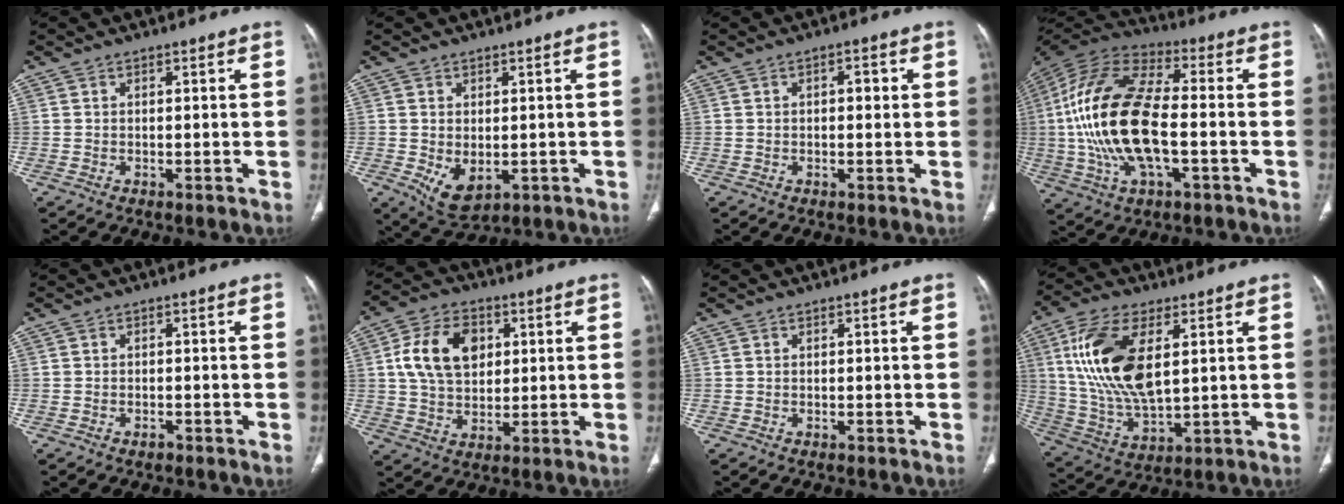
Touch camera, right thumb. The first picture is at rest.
{"total": 6.1, "force": [-1.1, 3.8, 4.6], "torque": [-0.072, -0.011, 0.001]}
{"total": 2.4, "force": [0.4, 1.2, 2.0], "torque": [-0.026, 0.005, 0.003]}
{"total": 23.1, "force": [-2.3, 10.7, 20.3], "torque": [-0.429, 0.020, -0.042]}
{"total": 0.9, "force": [-0.7, 0.5, 0.4], "torque": [-0.008, 0.003, -0.011]}
{"total": 12.8, "force": [3.1, 8.9, 8.7], "torque": [-0.135, 0.002, 0.055]}
{"total": 0.0}
{"total": 17.8, "force": [4.6, 8.5, 14.9], "torque": [-0.299, -0.016, 0.094]}